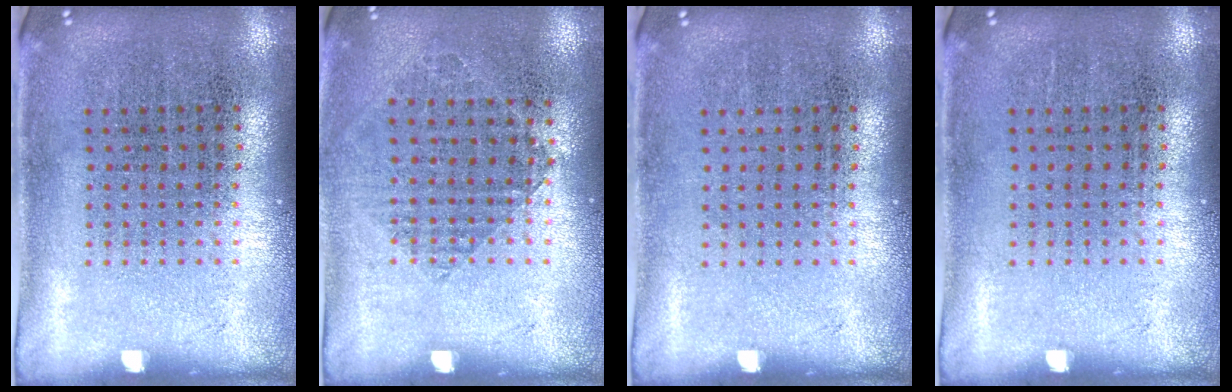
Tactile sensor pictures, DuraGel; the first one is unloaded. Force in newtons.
{"total": 0.8, "press": 0.8, "slide": 0.2}
{"total": 0.0}
{"total": 0.0}